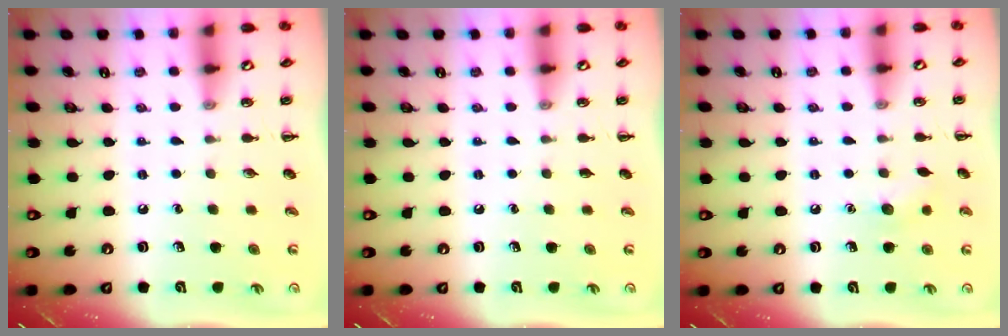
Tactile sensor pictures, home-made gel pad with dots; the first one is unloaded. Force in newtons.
{"total": 0.0}
{"total": 6.0, "press": 5.8, "slide": 1.4}